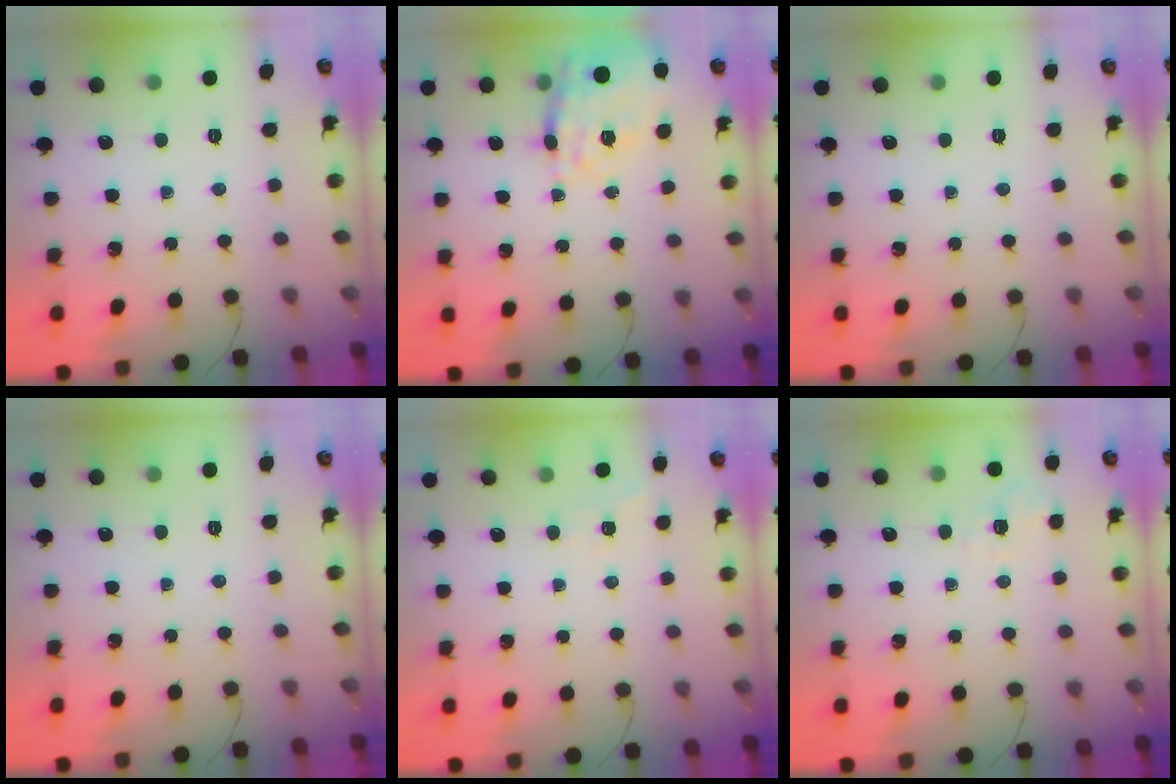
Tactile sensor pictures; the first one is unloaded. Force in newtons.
{"total": 20.3, "press": 20.1, "slide": 3.3}
{"total": 0.0}
{"total": 0.0}
{"total": 2.7, "press": 2.2, "slide": 1.6}
{"total": 2.4, "press": 1.7, "slide": 1.7}